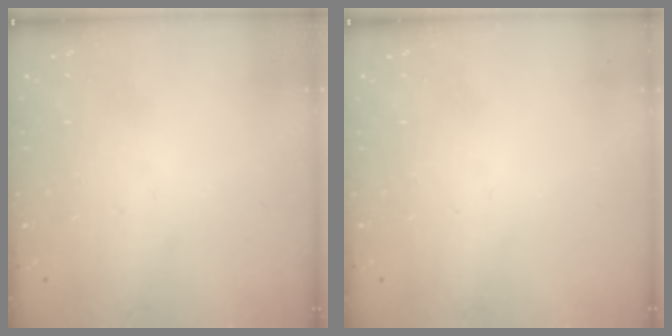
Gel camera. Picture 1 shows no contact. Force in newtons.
{"total": 0.0}